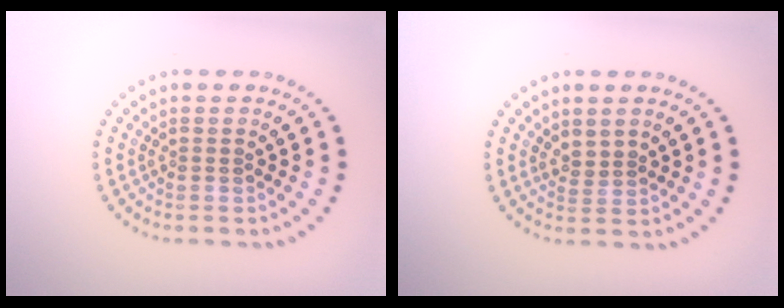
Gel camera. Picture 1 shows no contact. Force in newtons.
{"total": 1.4, "press": 1.1, "slide": 0.8}